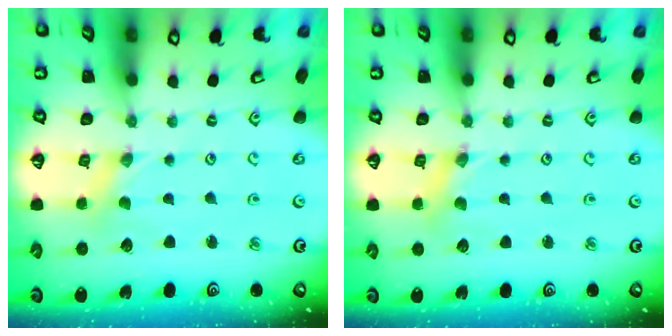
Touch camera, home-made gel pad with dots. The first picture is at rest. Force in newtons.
{"total": 2.0, "press": 2.0, "slide": 0.3}